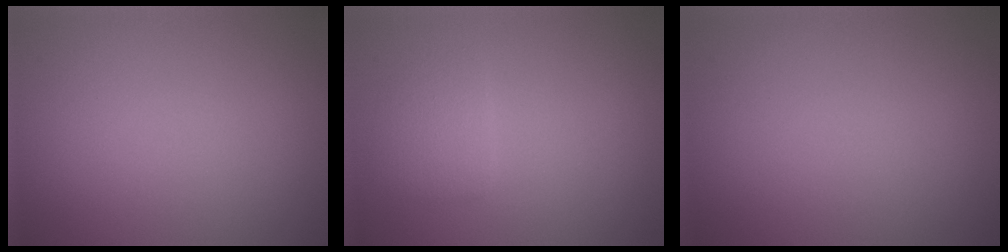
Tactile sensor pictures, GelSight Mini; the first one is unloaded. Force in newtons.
{"total": 1.6, "press": 1.6, "slide": 0.3}
{"total": 0.0}